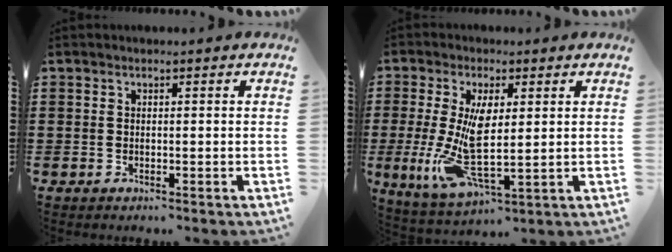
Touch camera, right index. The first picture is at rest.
{"total": 9.9, "force": [1.0, 3.8, 9.1], "torque": [-0.189, -0.017, 0.019]}